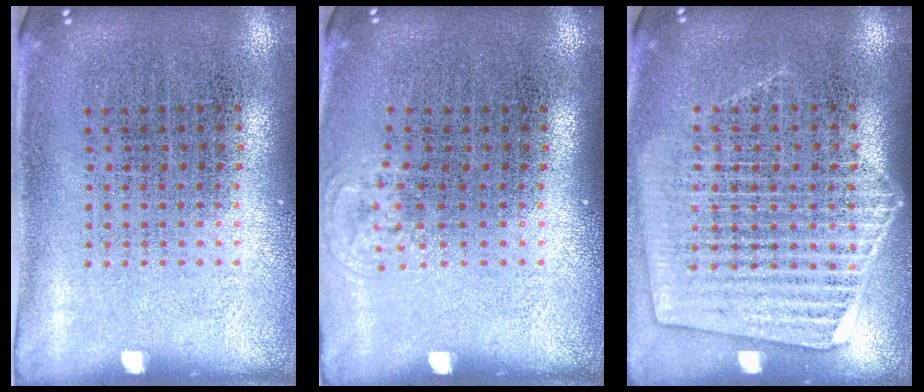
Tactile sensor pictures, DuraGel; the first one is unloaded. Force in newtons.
{"total": 0.6, "press": 0.4, "slide": 0.3}
{"total": 1.7, "press": 1.6, "slide": 0.7}